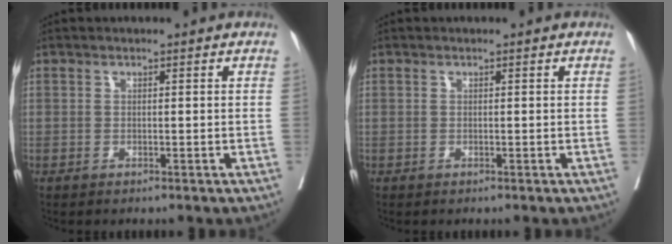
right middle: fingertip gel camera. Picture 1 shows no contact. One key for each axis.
{"total": 0.0}